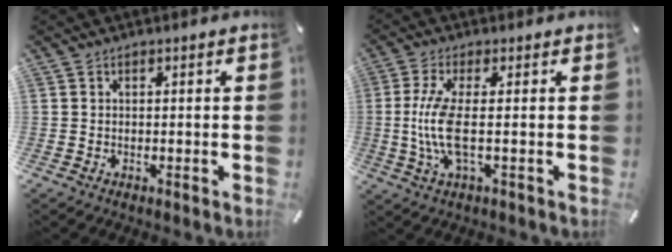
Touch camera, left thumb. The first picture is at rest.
{"total": 9.3, "force": [-0.2, 2.4, 9.0], "torque": [-0.197, -0.019, -0.007]}